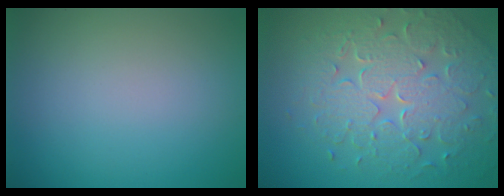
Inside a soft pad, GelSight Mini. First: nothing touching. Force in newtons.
{"total": 8.0, "press": 5.8, "slide": 5.5}